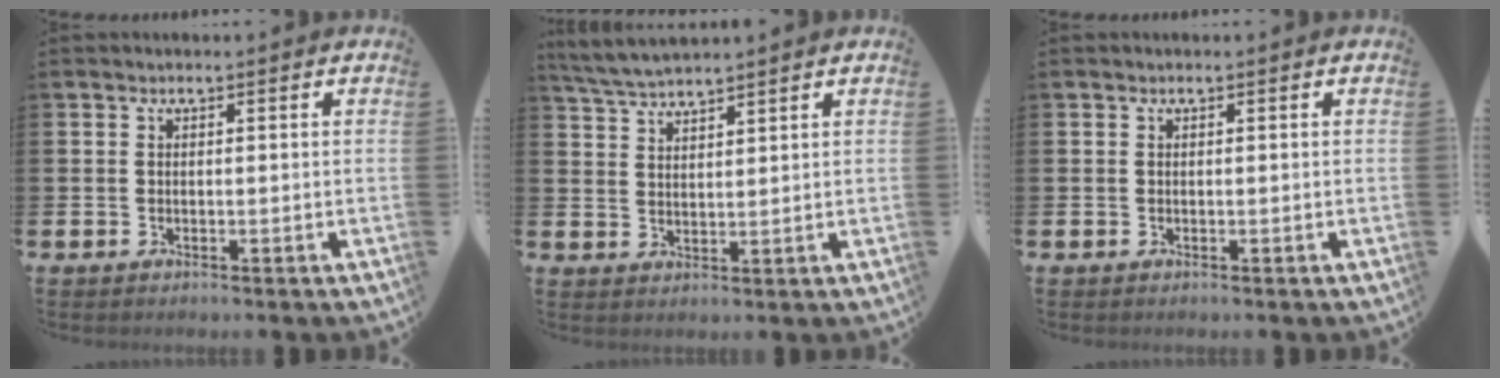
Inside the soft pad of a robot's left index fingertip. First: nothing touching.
{"total": 4.1, "force": [4.0, 0.1, 0.8], "torque": [-0.028, -0.016, 0.074]}
{"total": 0.0}